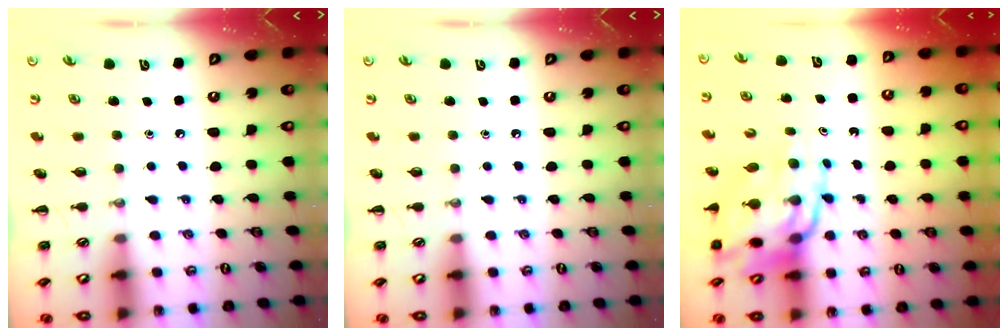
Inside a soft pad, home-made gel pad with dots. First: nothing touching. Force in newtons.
{"total": 0.0}
{"total": 15.5, "press": 14.9, "slide": 4.3}